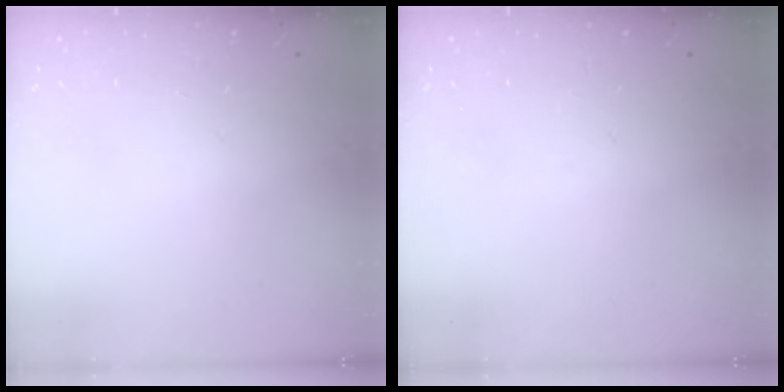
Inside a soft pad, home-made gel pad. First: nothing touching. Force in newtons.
{"total": 0.0}